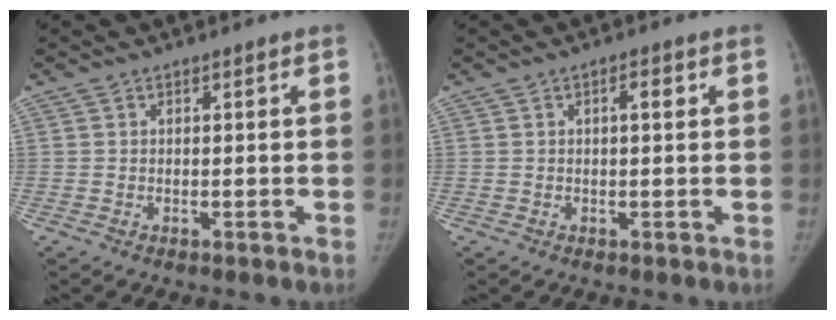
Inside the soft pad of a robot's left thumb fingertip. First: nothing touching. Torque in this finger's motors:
{"motor_torque": [-0.31, 0.03, 0.39, 0.24, -0.01]}